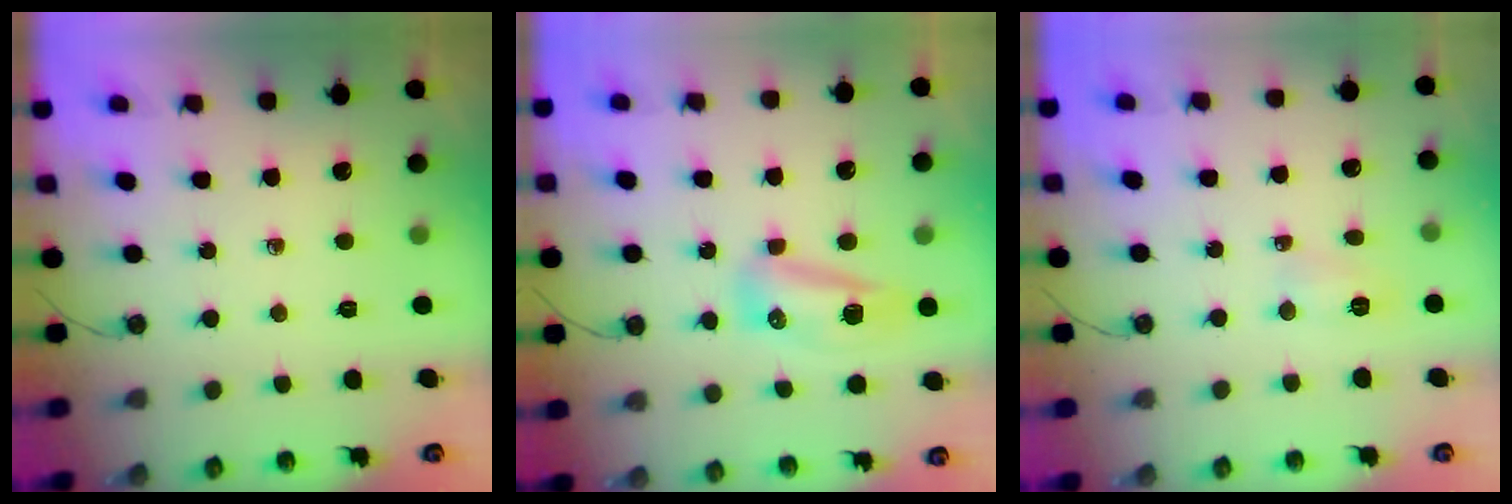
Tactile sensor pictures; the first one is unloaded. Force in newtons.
{"total": 8.4, "press": 8.2, "slide": 2.0}
{"total": 4.7, "press": 4.4, "slide": 1.5}